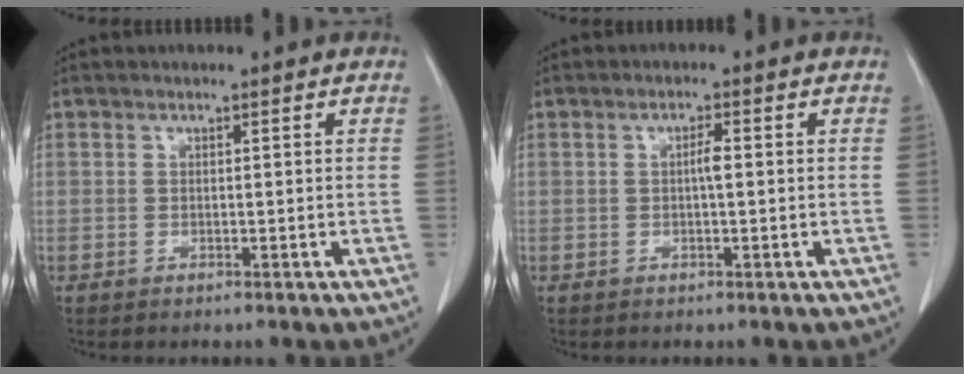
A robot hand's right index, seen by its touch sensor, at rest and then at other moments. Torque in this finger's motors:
{"motor_torque": [0.47, -0.15, 0.17, 0.06]}